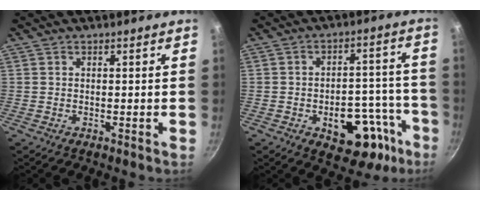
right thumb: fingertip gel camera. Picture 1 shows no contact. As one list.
[{"total": 16.5, "force": [-7.4, 9.6, 11.2], "torque": [-0.079, 0.051, -0.089]}]